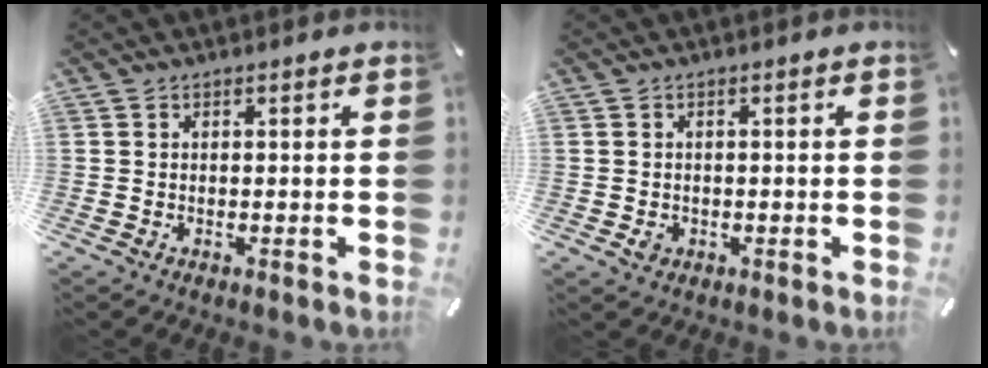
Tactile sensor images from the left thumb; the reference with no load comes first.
{"total": 1.9, "force": [-0.6, 1.6, 0.8], "torque": [-0.013, 0.004, -0.011]}